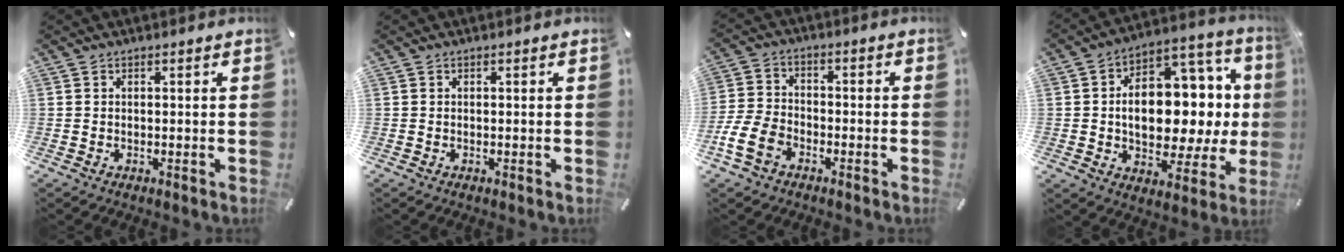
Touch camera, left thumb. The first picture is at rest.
{"total": 0.0}
{"total": 8.9, "force": [-4.6, 6.1, 4.6], "torque": [-0.107, 0.023, -0.087]}
{"total": 17.0, "force": [0.3, 11.5, 12.5], "torque": [-0.180, -0.016, 0.009]}